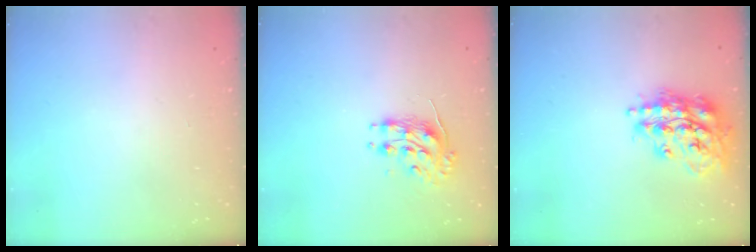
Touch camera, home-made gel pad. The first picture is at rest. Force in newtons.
{"total": 8.7, "press": 8.7, "slide": 0.2}
{"total": 17.7, "press": 17.6, "slide": 1.5}